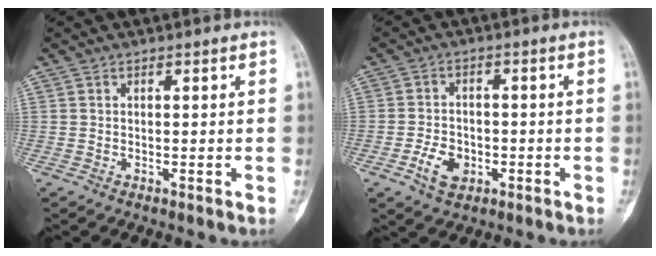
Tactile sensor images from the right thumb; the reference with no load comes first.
{"total": 5.8, "force": [-2.3, 4.1, 3.4], "torque": [-0.050, 0.012, -0.039]}